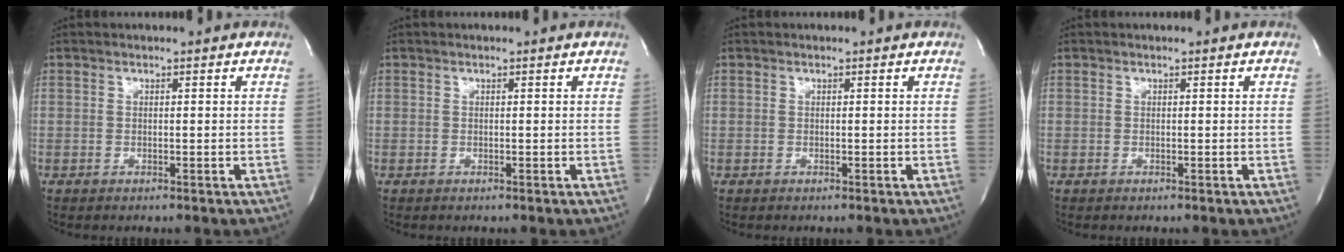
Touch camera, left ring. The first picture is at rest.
{"total": 0.0}
{"total": 0.0}
{"total": 0.0}